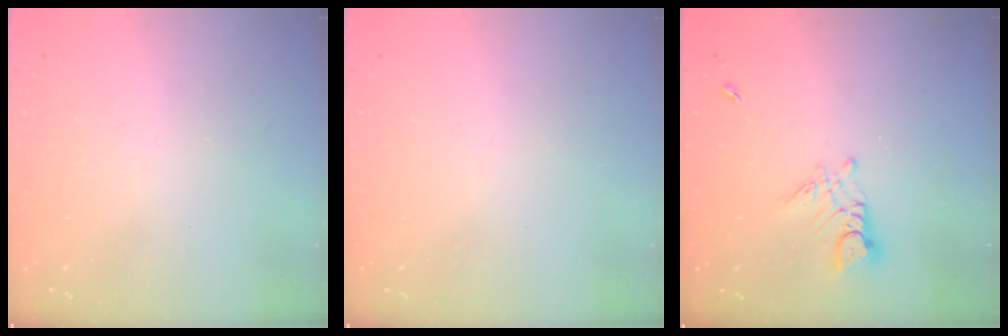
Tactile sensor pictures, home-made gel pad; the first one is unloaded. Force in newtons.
{"total": 0.0}
{"total": 4.7, "press": 4.6, "slide": 0.4}